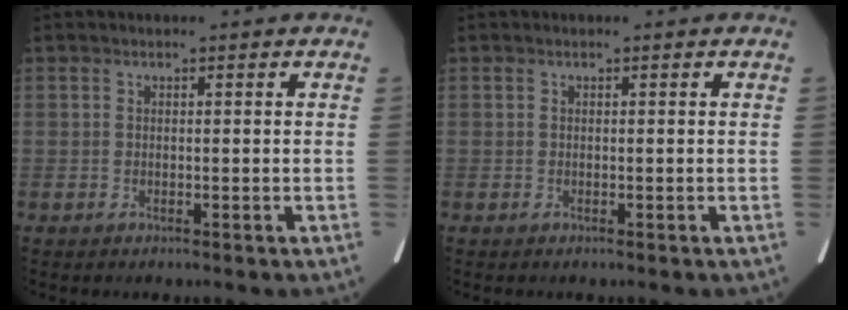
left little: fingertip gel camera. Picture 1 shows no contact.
{"total": 0.0}